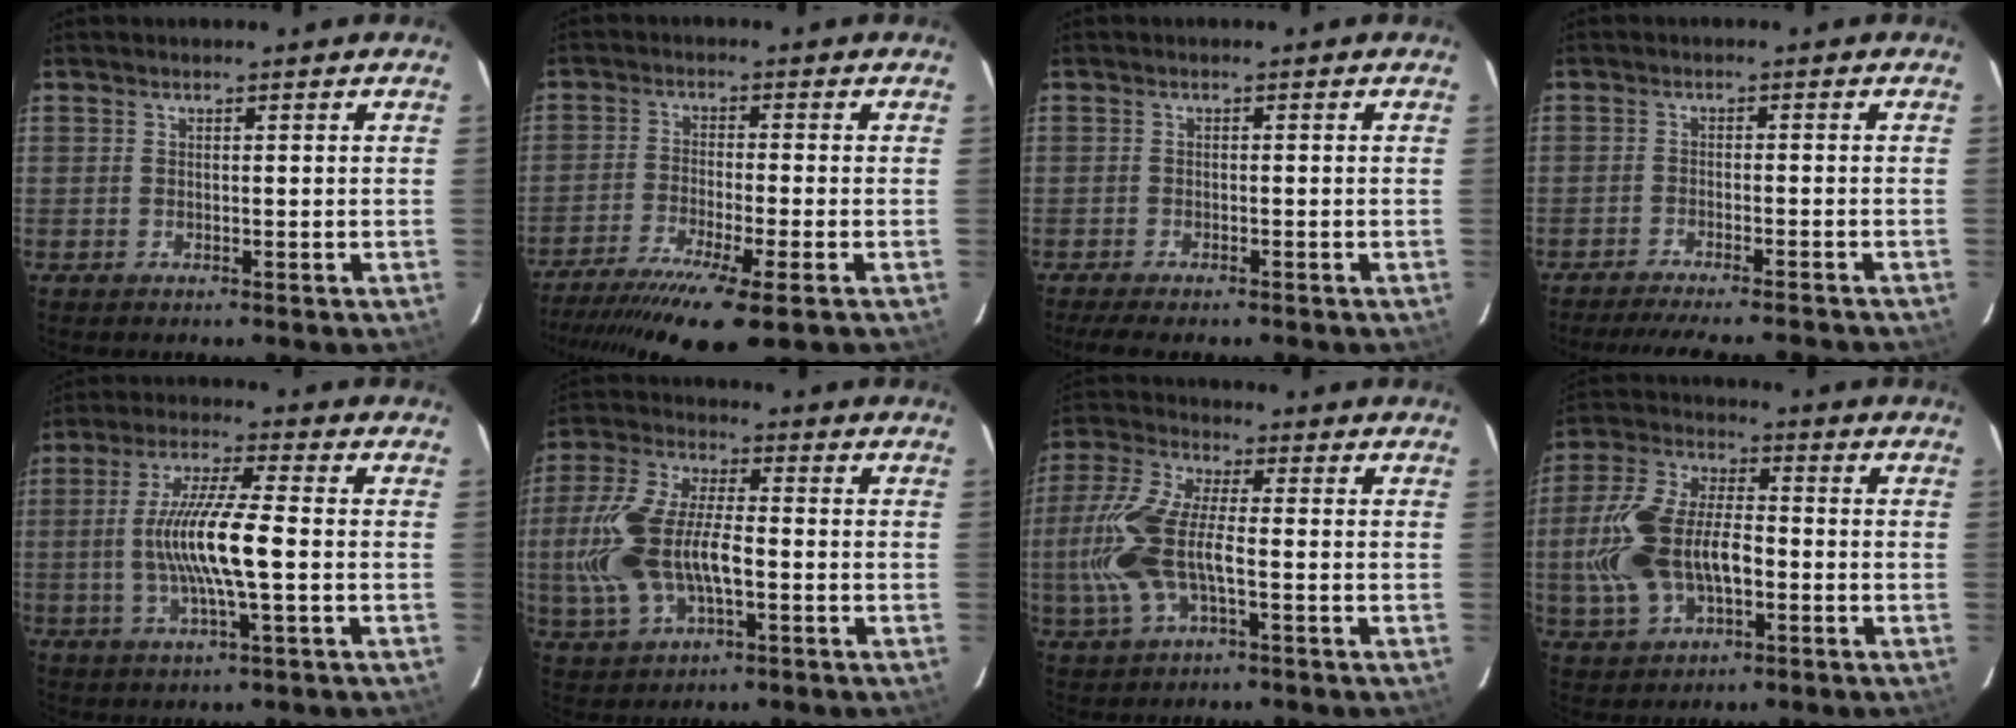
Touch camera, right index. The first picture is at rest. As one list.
[{"total": 15.8, "force": [-11.5, 1.5, 10.8], "torque": [-0.216, -0.050, -0.192]}, {"total": 5.4, "force": [-4.5, 1.1, 2.8], "torque": [-0.066, -0.020, -0.074]}, {"total": 13.8, "force": [-12.5, 1.6, 5.6], "torque": [-0.115, -0.008, -0.177]}, {"total": 11.8, "force": [-1.3, 0.9, 11.7], "torque": [-0.225, -0.002, -0.025]}, {"total": 16.0, "force": [-2.4, 7.8, 13.7], "torque": [-0.303, 0.003, -0.042]}, {"total": 13.7, "force": [-2.5, 5.0, 12.5], "torque": [-0.278, 0.002, -0.052]}, {"total": 15.9, "force": [-2.8, 8.7, 13.0], "torque": [-0.287, 0.007, -0.047]}]